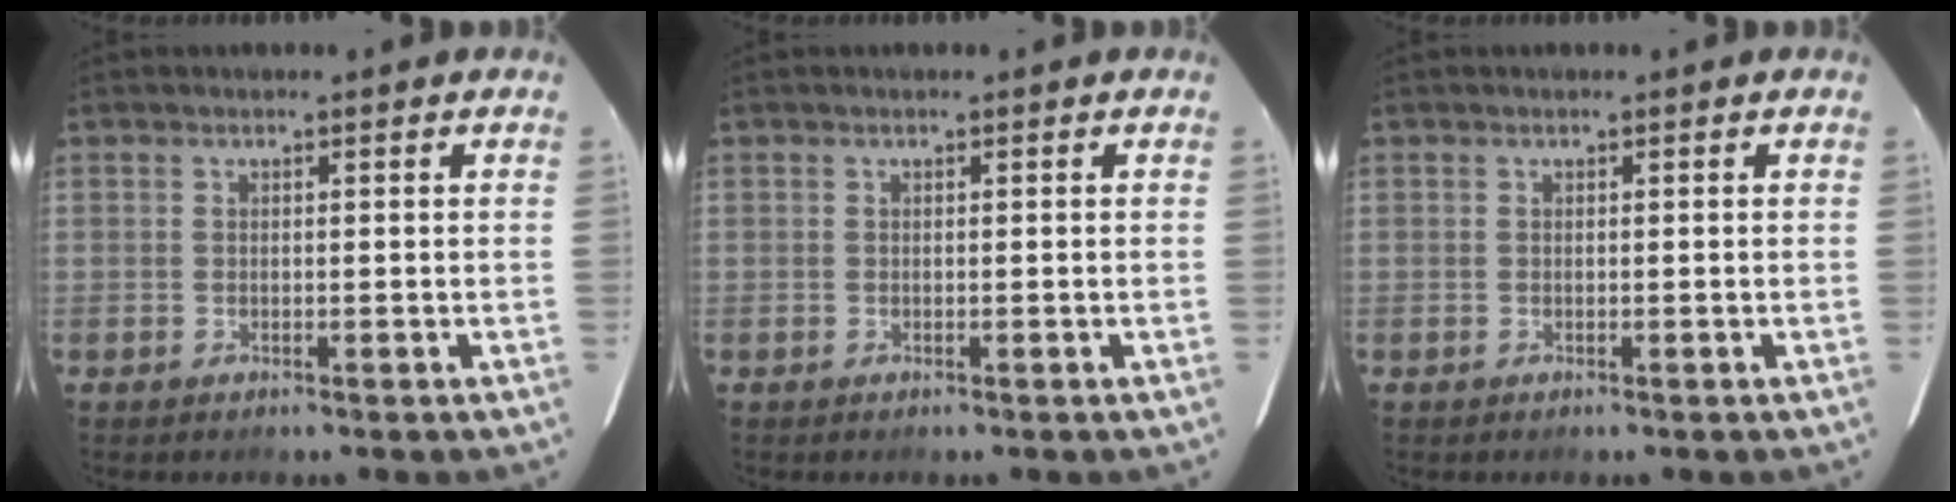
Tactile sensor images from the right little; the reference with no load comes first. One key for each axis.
{"total": 0.0}
{"total": 0.0}